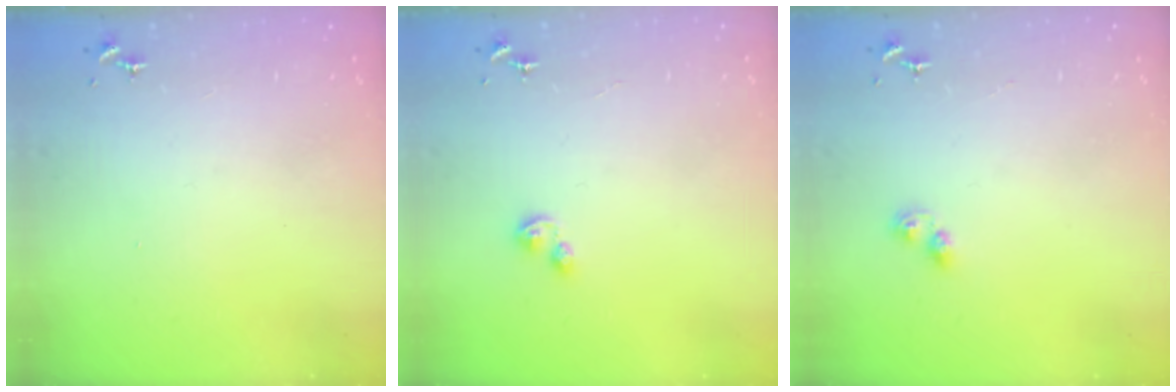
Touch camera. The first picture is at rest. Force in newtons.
{"total": 2.8, "press": 2.8, "slide": 0.5}
{"total": 2.8, "press": 2.8, "slide": 0.5}